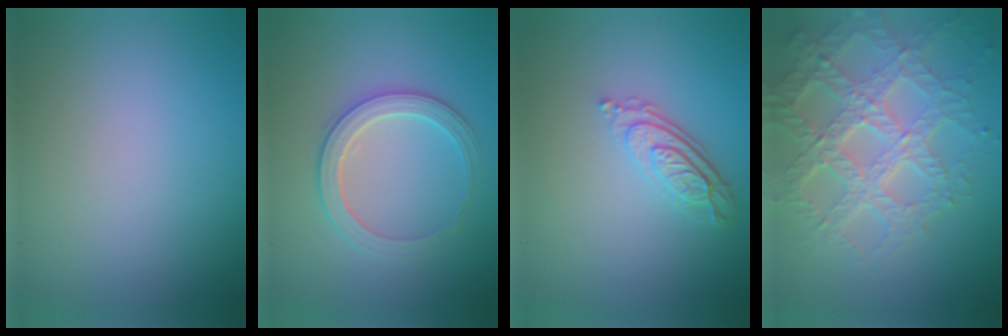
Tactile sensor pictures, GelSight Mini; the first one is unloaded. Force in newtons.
{"total": 2.8, "press": 2.8, "slide": 0.3}
{"total": 3.7, "press": 2.7, "slide": 2.6}
{"total": 7.0, "press": 5.0, "slide": 4.9}